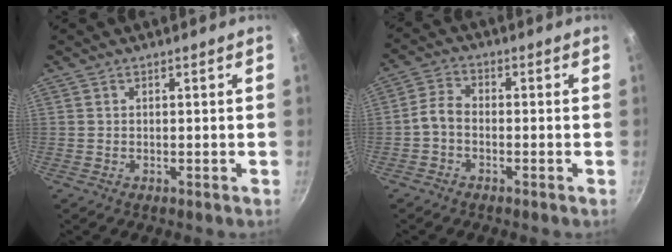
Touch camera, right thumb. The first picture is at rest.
{"total": 4.4, "force": [-1.3, 2.8, 3.2], "torque": [-0.061, 0.020, -0.034]}